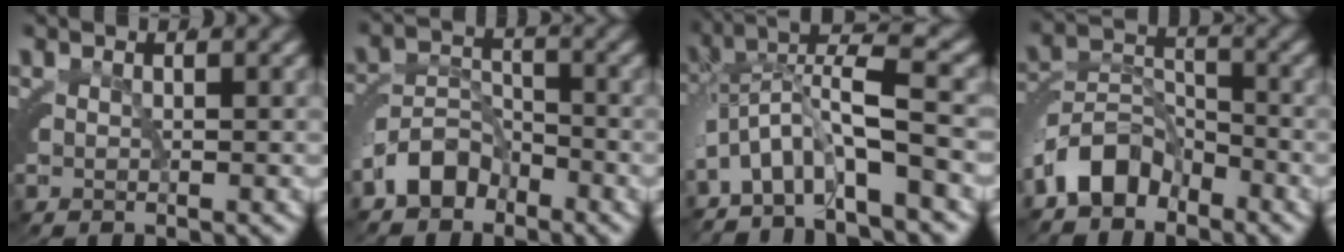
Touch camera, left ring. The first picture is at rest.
{"total": 4.1, "force": [-2.7, 2.5, 1.8], "torque": [-0.014, -0.005, -0.051]}
{"total": 6.9, "force": [-2.9, 4.3, 4.5], "torque": [-0.112, -0.025, -0.042]}
{"total": 5.0, "force": [-3.3, 2.9, 2.4], "torque": [-0.019, -0.006, -0.063]}